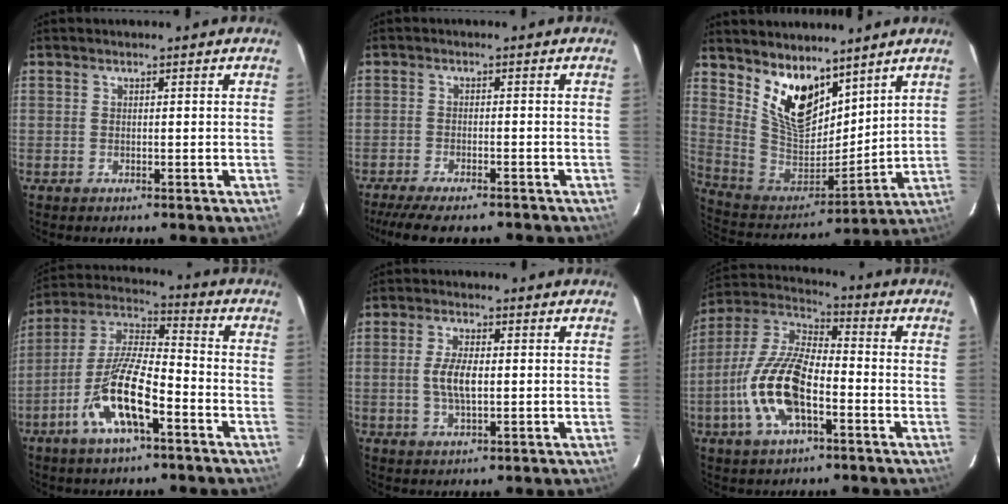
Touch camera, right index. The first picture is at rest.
{"total": 11.2, "force": [-9.7, 2.2, 5.3], "torque": [-0.119, -0.029, -0.154]}
{"total": 15.3, "force": [10.0, 7.8, 8.5], "torque": [-0.165, -0.003, 0.204]}
{"total": 14.1, "force": [-6.6, 3.8, 11.9], "torque": [-0.243, -0.008, -0.129]}
{"total": 5.3, "force": [-0.1, 2.1, 4.9], "torque": [-0.096, 0.000, -0.001]}
{"total": 15.9, "force": [-5.1, 6.8, 13.4], "torque": [-0.284, -0.001, -0.101]}